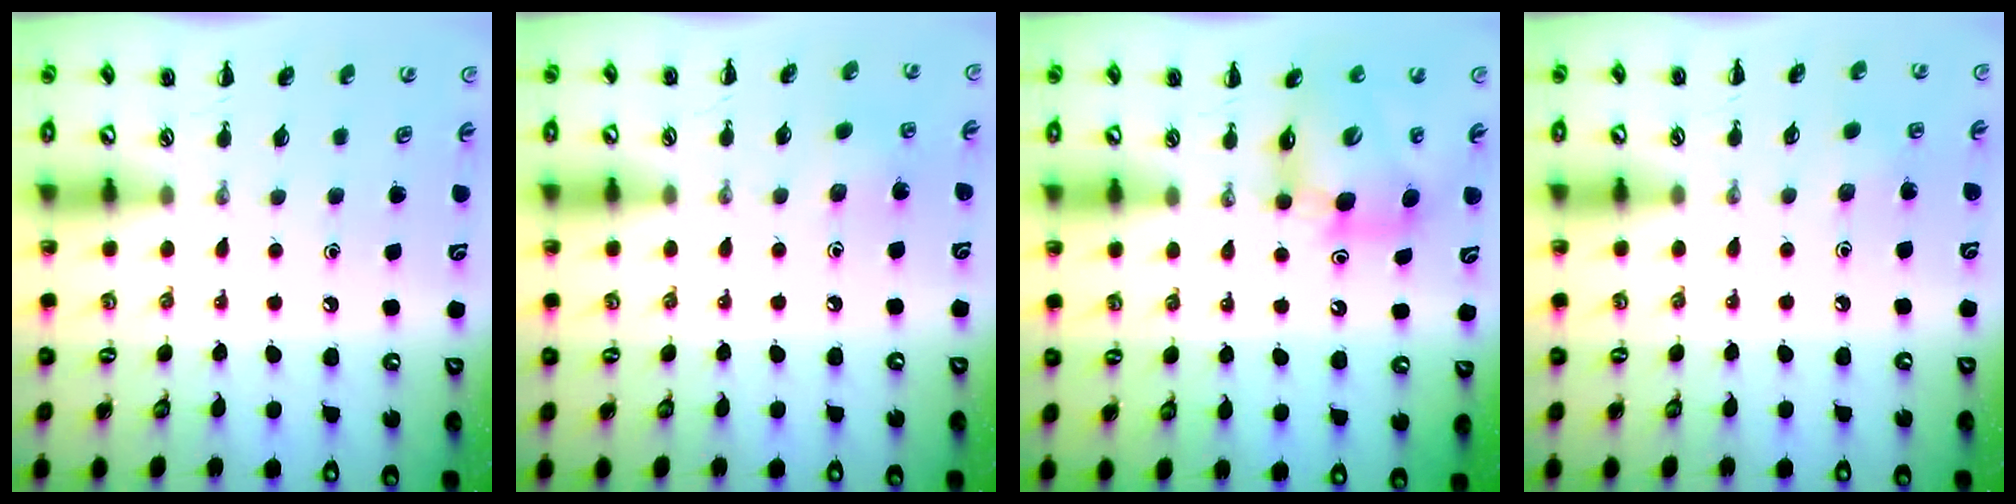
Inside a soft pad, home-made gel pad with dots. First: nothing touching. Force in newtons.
{"total": 4.0, "press": 3.8, "slide": 1.3}
{"total": 10.2, "press": 9.8, "slide": 2.8}
{"total": 2.5, "press": 2.3, "slide": 0.7}